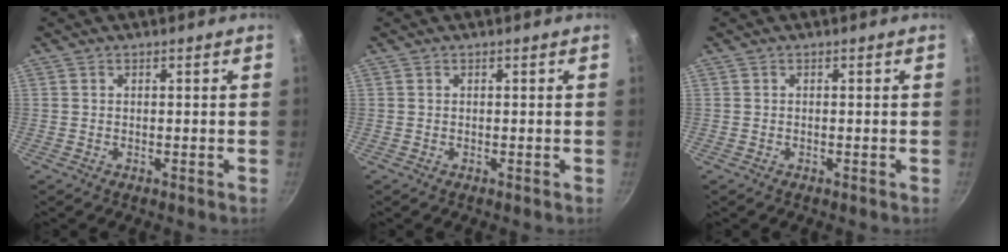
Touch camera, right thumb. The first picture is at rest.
{"total": 0.0}
{"total": 0.0}